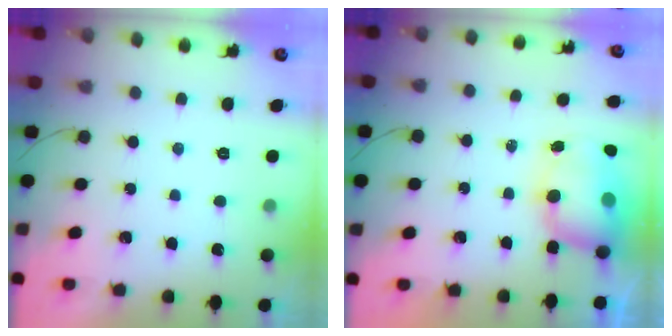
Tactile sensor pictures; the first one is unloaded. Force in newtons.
{"total": 10.0, "press": 9.6, "slide": 2.7}